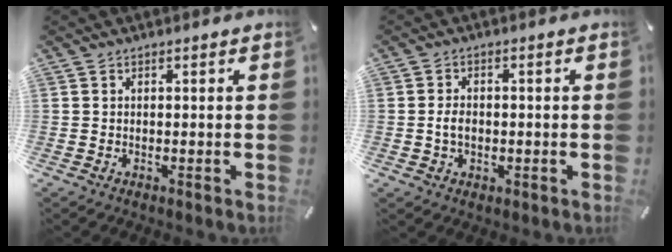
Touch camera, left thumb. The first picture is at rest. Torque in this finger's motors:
{"motor_torque": [0.03, 0.05, 0.14, 0.01, 0.10]}